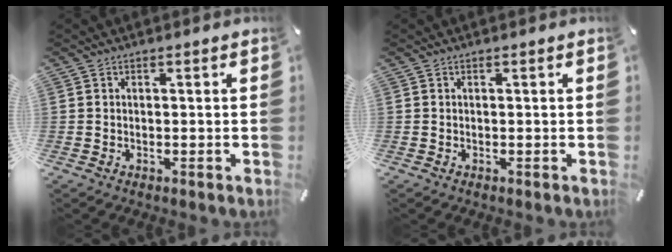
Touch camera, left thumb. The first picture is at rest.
{"total": 0.0}